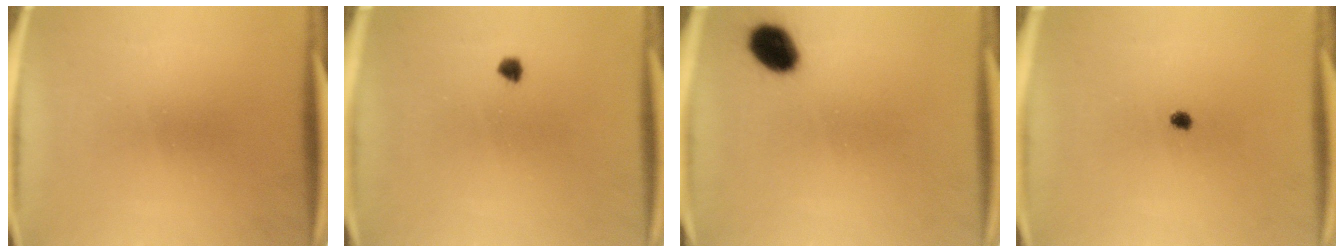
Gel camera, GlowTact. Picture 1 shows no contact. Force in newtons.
{"total": 1.3}
{"total": 7.4}
{"total": 1.2}